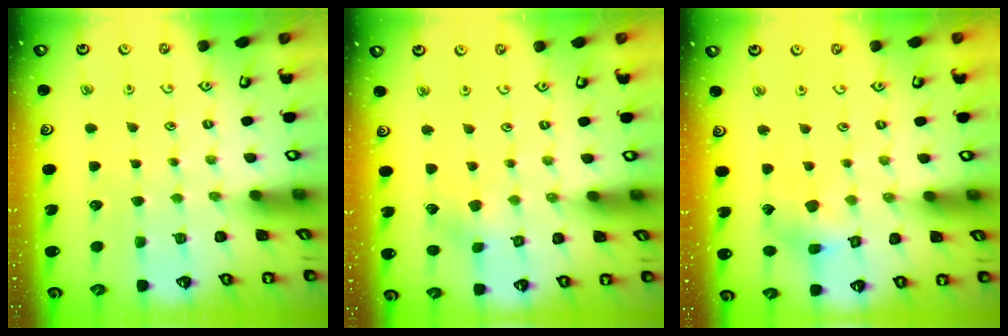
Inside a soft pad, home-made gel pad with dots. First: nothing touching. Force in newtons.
{"total": 2.7, "press": 2.7, "slide": 0.3}
{"total": 4.7, "press": 4.7, "slide": 0.5}